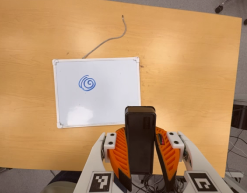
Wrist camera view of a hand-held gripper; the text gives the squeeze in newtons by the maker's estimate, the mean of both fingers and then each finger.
{"total": 10.9, "left": 8.6, "right": 13.3}